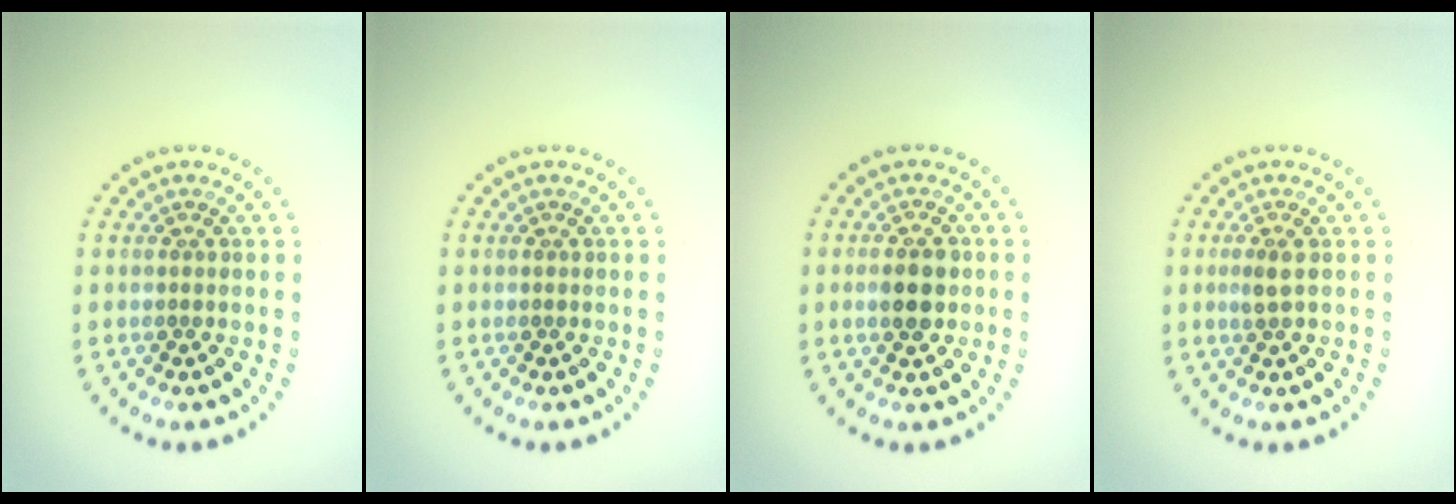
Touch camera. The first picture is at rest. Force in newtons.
{"total": 0.0}
{"total": 3.0, "press": 3.0, "slide": 0.1}
{"total": 1.2, "press": 1.0, "slide": 0.6}